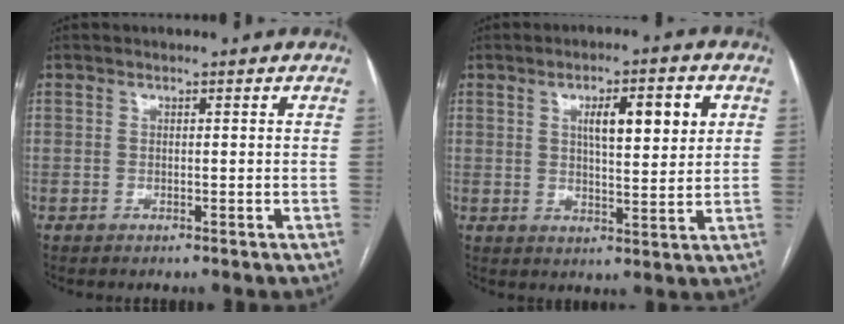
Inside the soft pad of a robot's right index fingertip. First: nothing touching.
{"total": 8.3, "force": [2.7, 1.9, 7.6], "torque": [-0.120, 0.010, 0.044]}